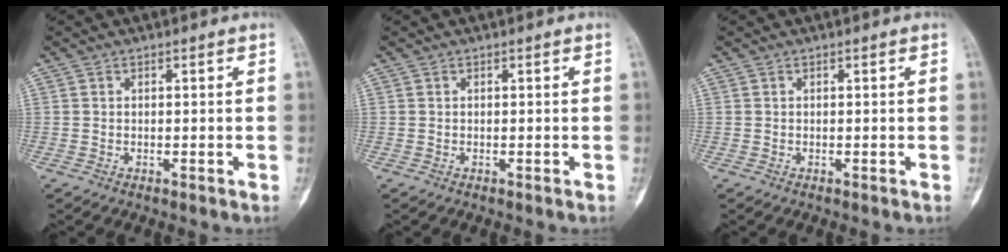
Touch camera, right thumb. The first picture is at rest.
{"total": 0.0}
{"total": 0.0}